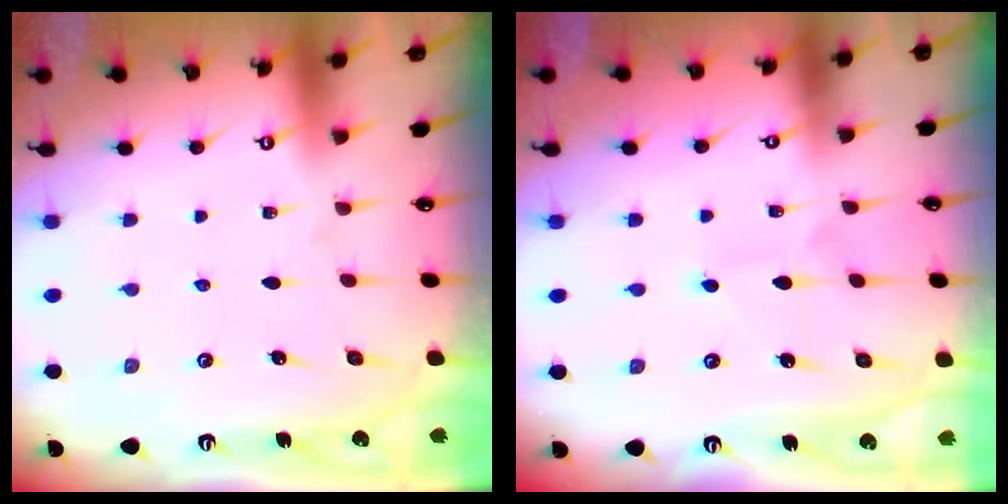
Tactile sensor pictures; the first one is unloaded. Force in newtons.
{"total": 3.3, "press": 3.3, "slide": 0.4}